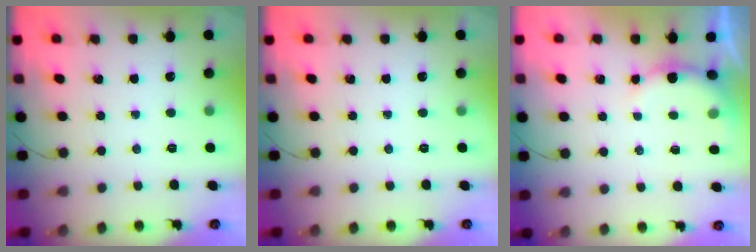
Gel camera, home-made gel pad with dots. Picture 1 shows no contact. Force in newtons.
{"total": 0.0}
{"total": 6.0, "press": 5.9, "slide": 1.2}